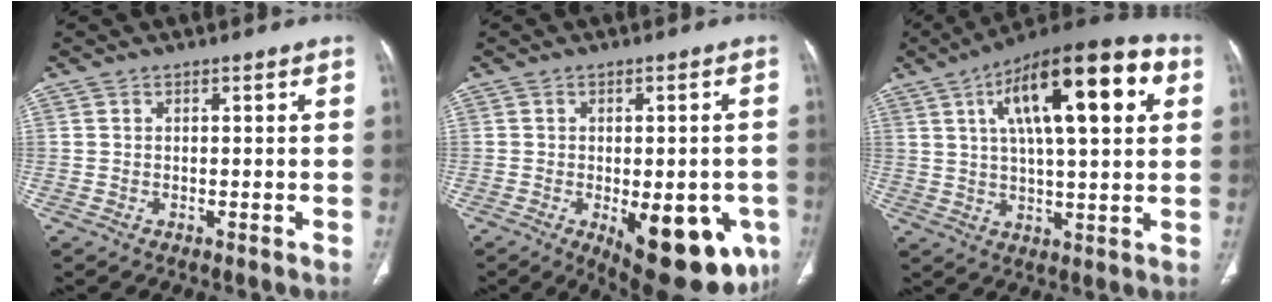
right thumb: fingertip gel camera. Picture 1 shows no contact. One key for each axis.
{"total": 18.0, "fx": -6.4, "fy": 7.6, "fz": 15.0, "tx": -0.139, "ty": -0.004, "tz": -0.064}
{"total": 22.0, "fx": 7.4, "fy": 7.3, "fz": 19.3, "tx": -0.283, "ty": 0.015, "tz": 0.109}